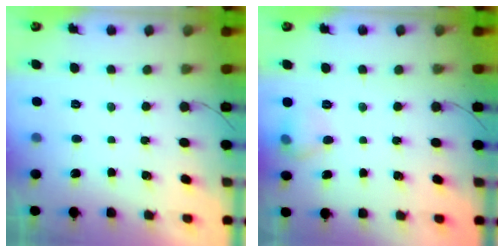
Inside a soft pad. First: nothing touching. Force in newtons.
{"total": 6.7, "press": 5.8, "slide": 3.4}